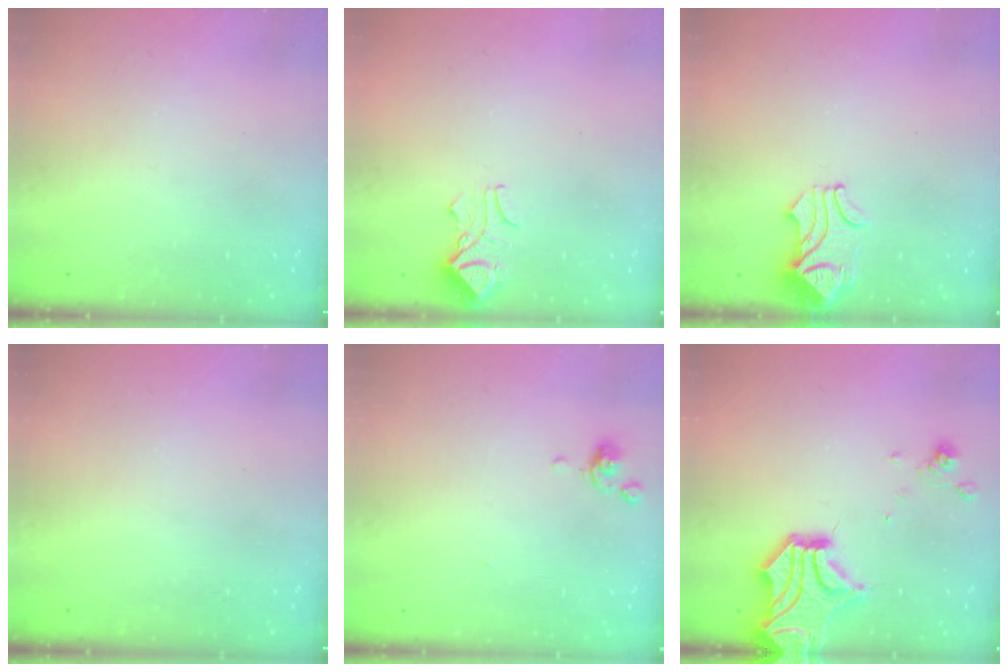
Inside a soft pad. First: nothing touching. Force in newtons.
{"total": 2.0, "press": 1.9, "slide": 0.6}
{"total": 0.9, "press": 0.2, "slide": 0.9}
{"total": 0.0}
{"total": 0.5, "press": 0.1, "slide": 0.5}
{"total": 6.2, "press": 5.7, "slide": 2.4}